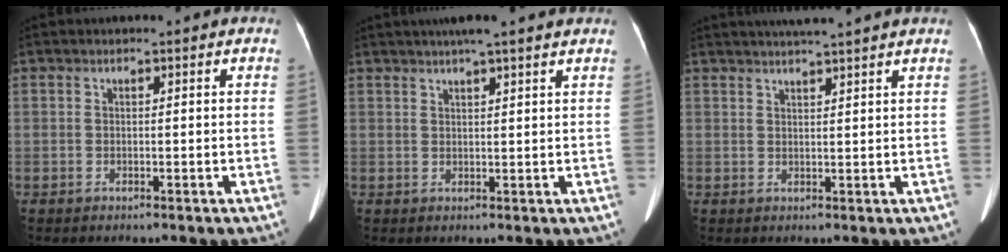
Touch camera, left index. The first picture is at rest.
{"total": 7.6, "force": [6.3, -0.1, 4.3], "torque": [-0.064, 0.028, 0.082]}
{"total": 6.7, "force": [5.9, -0.9, 3.0], "torque": [-0.045, 0.023, 0.078]}